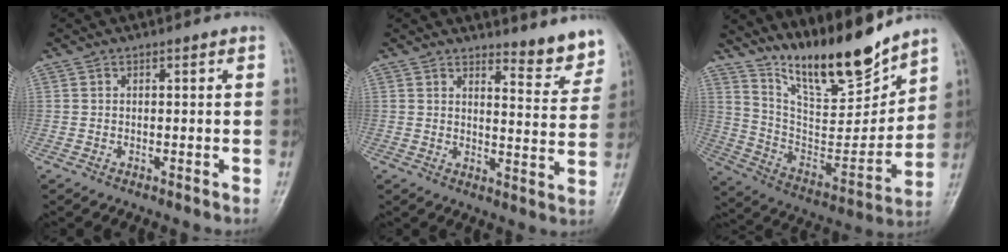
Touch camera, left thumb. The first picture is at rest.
{"total": 6.7, "force": [6.2, 1.3, 2.2], "torque": [-0.014, -0.064, 0.077]}
{"total": 17.9, "force": [15.0, 3.8, 9.0], "torque": [-0.111, -0.104, 0.275]}